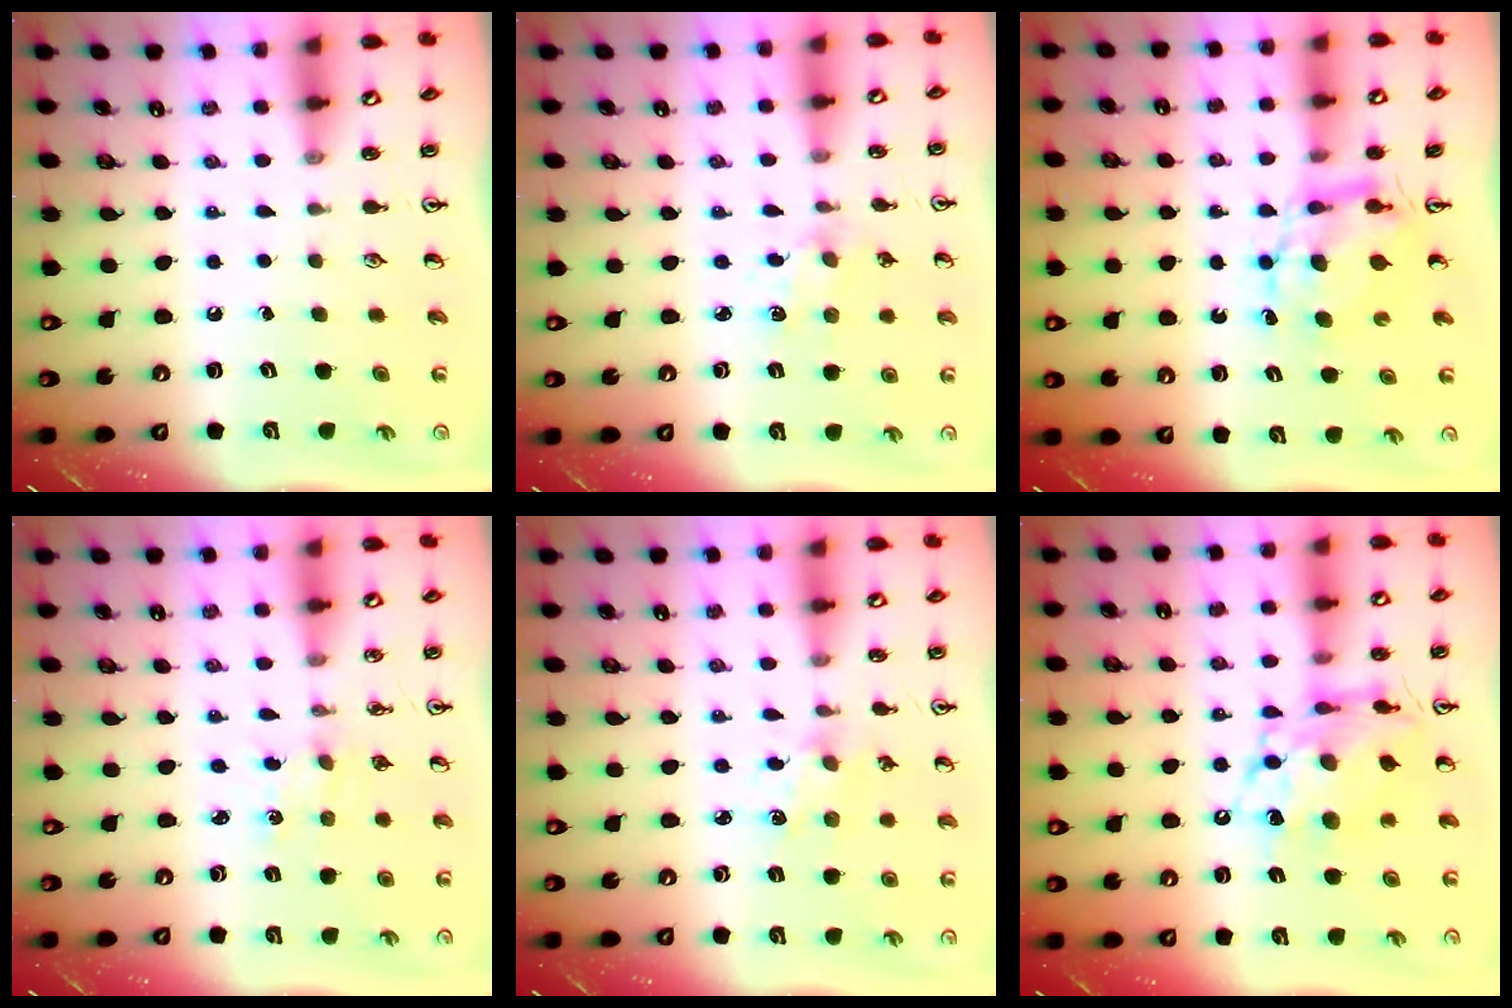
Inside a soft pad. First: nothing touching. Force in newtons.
{"total": 2.0, "press": 1.9, "slide": 0.3}
{"total": 5.8, "press": 5.8, "slide": 0.4}
{"total": 0.0}
{"total": 1.9, "press": 1.8, "slide": 0.4}
{"total": 13.6, "press": 13.5, "slide": 1.4}